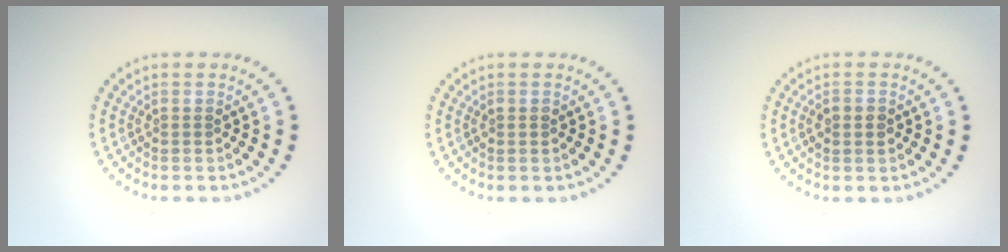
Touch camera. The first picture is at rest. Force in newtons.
{"total": 0.6, "press": 0.6, "slide": 0.2}
{"total": 1.5, "press": 1.4, "slide": 0.1}